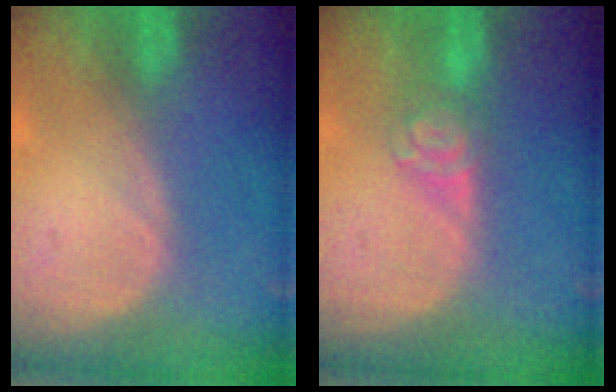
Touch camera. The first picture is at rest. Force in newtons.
{"total": 4.3, "press": 4.0, "slide": 1.6}